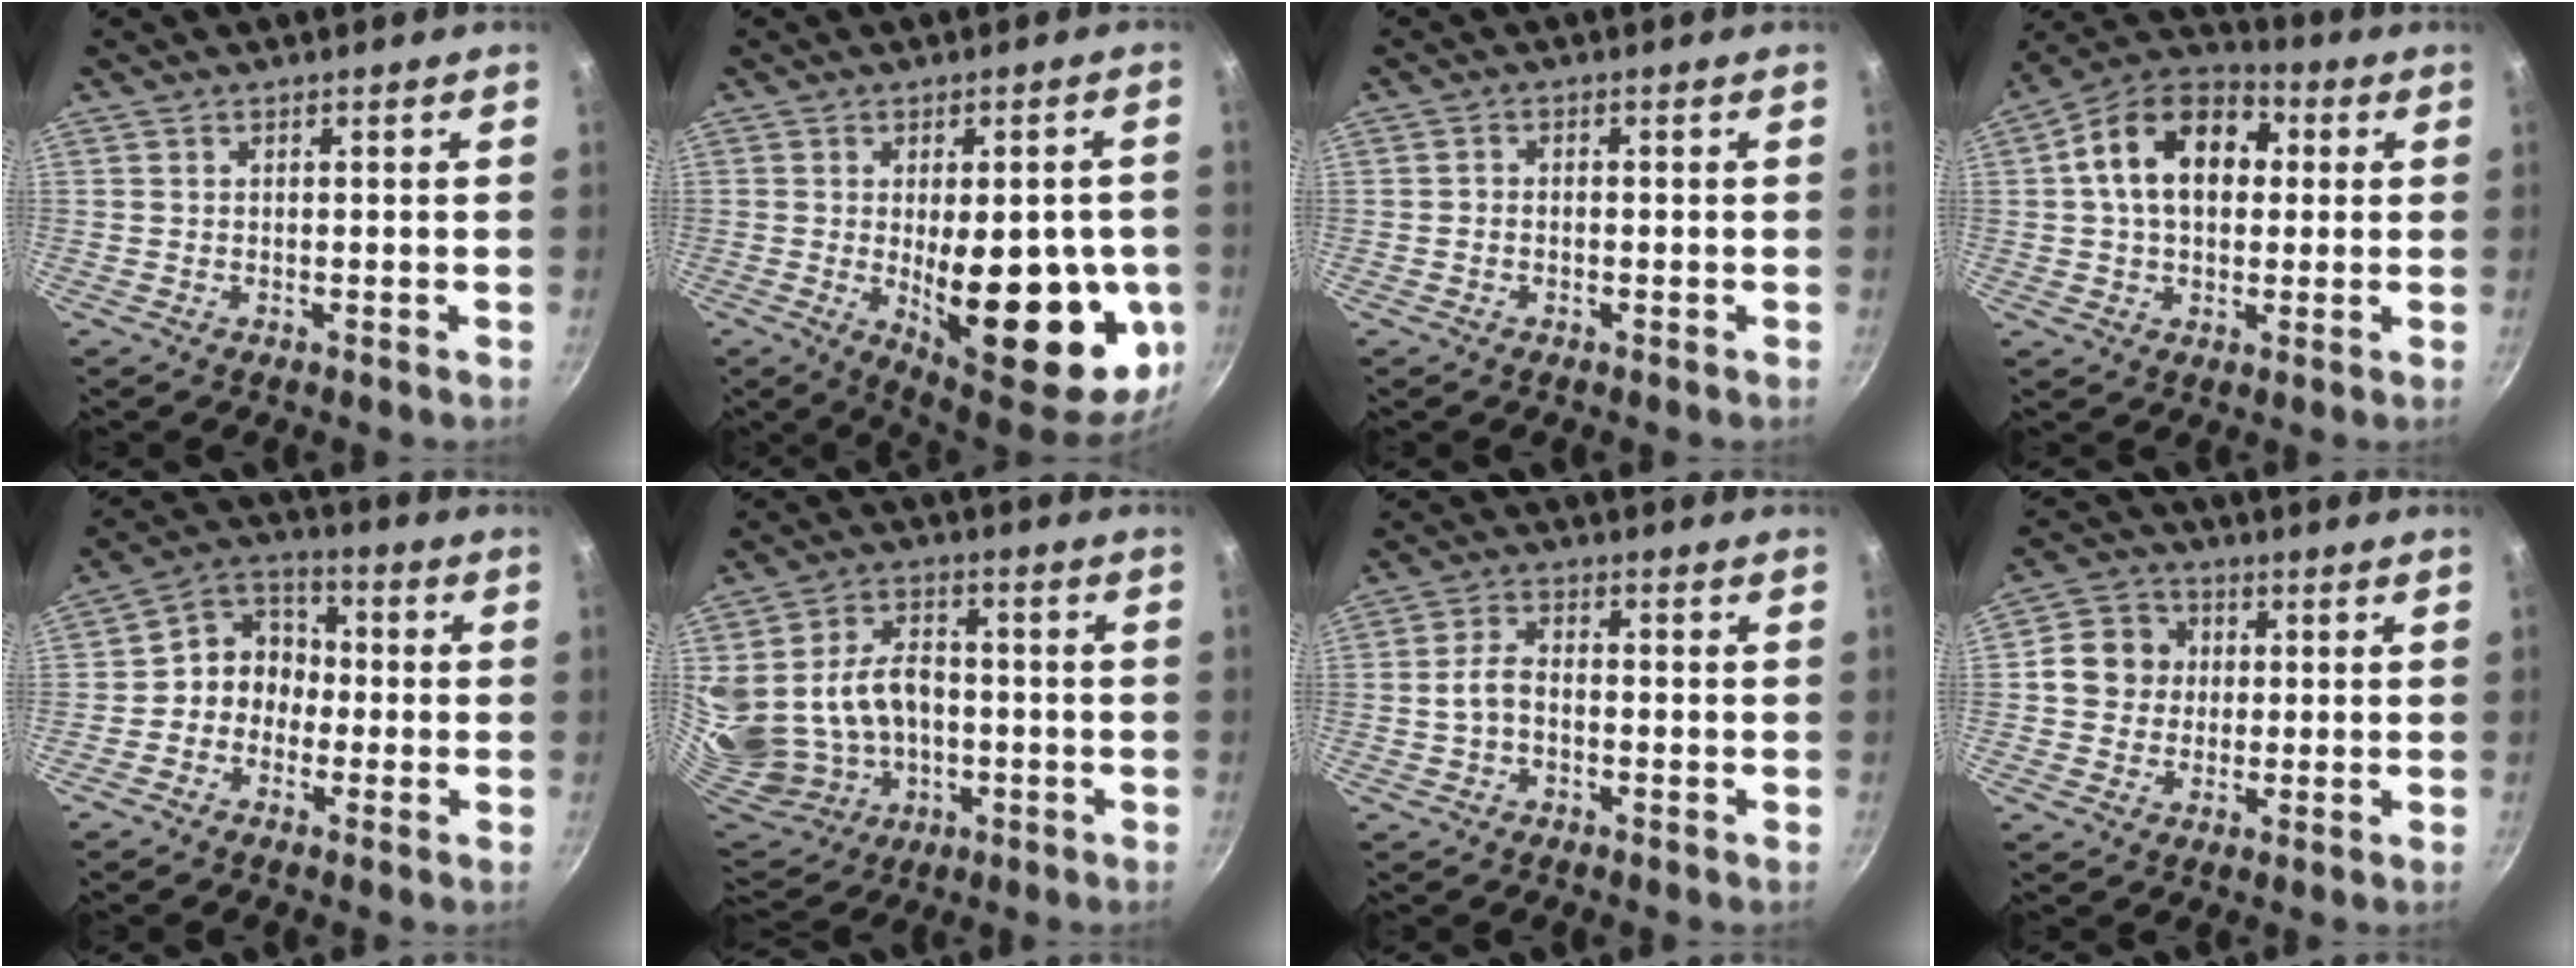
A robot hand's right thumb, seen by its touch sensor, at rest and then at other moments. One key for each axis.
{"total": 23.9, "fx": -3.7, "fy": 9.9, "fz": 21.4, "tx": -0.241, "ty": -0.018, "tz": -0.031}
{"total": 1.4, "fx": -0.6, "fy": 1.0, "fz": 0.8, "tx": -0.017, "ty": 0.008, "tz": -0.012}
{"total": 16.0, "fx": 2.8, "fy": 11.1, "fz": 11.2, "tx": -0.153, "ty": 0.028, "tz": 0.026}
{"total": 8.1, "fx": -1.6, "fy": 7.0, "fz": 3.7, "tx": -0.018, "ty": 0.039, "tz": -0.050}
{"total": 20.3, "fx": -0.9, "fy": 15.8, "fz": 12.6, "tx": -0.251, "ty": 0.019, "tz": 0.011}
{"total": 4.7, "fx": -1.2, "fy": 2.9, "fz": 3.5, "tx": -0.064, "ty": 0.025, "tz": -0.026}
{"total": 8.3, "fx": 0.7, "fy": 7.5, "fz": 3.4, "tx": -0.026, "ty": 0.012, "tz": -0.004}